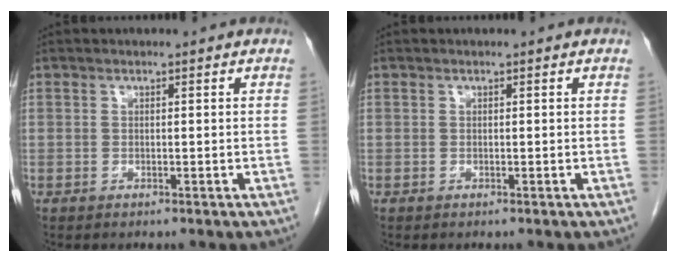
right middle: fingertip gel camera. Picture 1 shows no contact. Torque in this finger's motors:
{"motor_torque": [0.05, -0.07, 0.01, 0.00]}